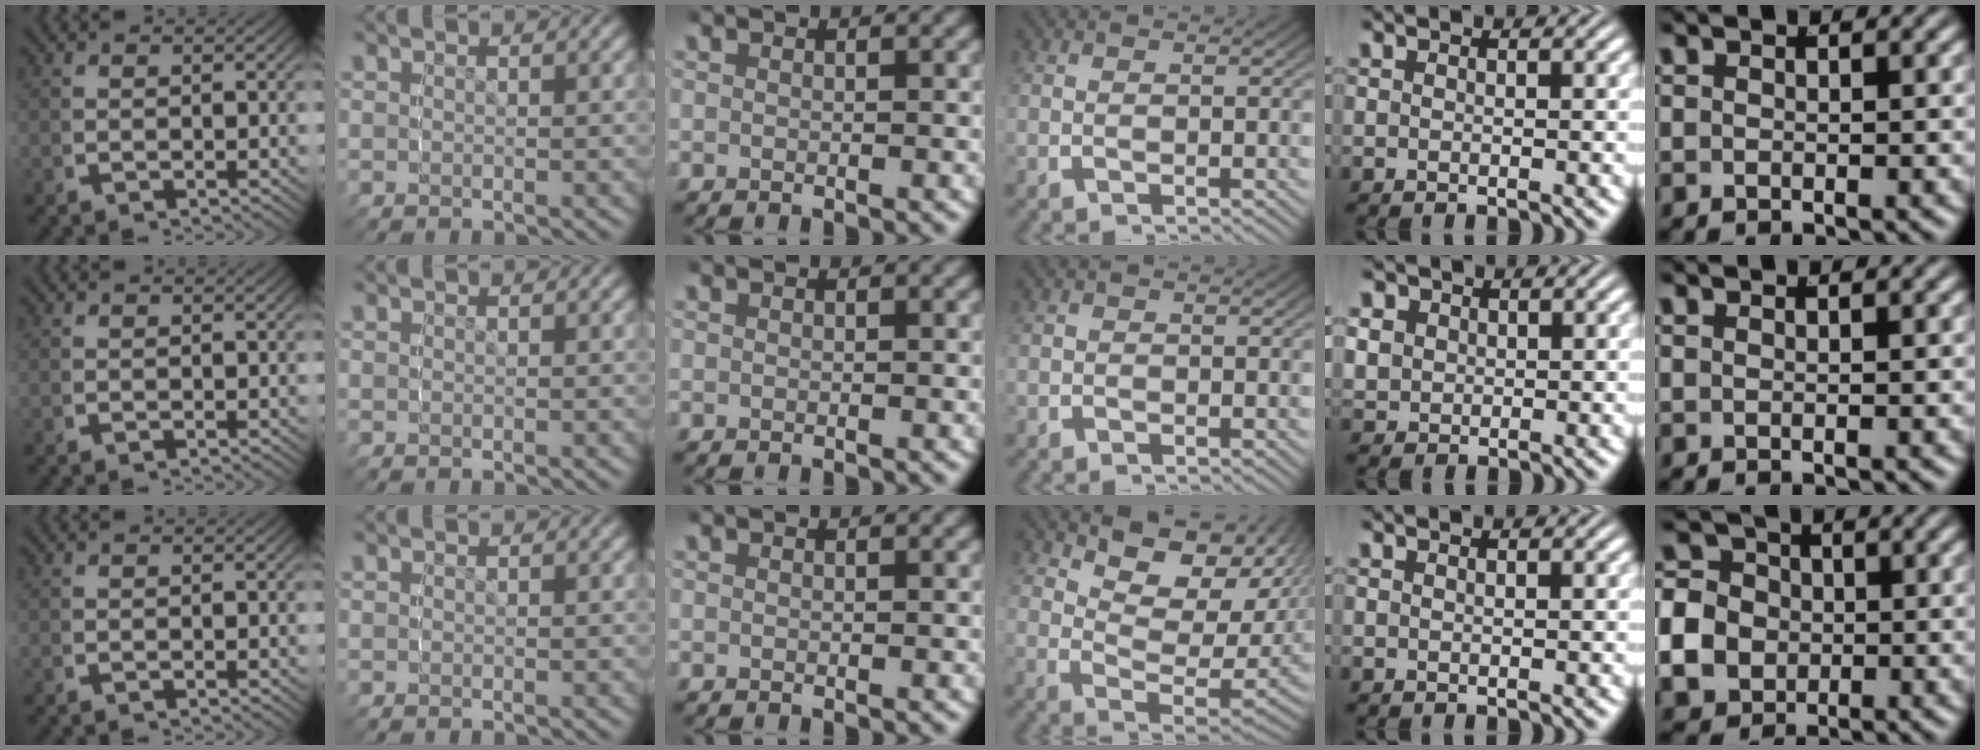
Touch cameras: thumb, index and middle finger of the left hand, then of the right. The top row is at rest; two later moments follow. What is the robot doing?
{"motion": "grasp_and_lifting", "object": "cloth"}